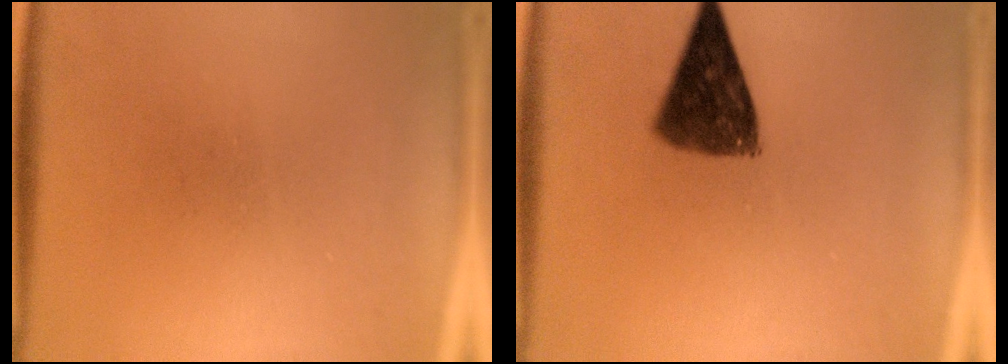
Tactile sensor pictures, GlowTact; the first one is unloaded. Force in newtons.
{"total": 9.4}